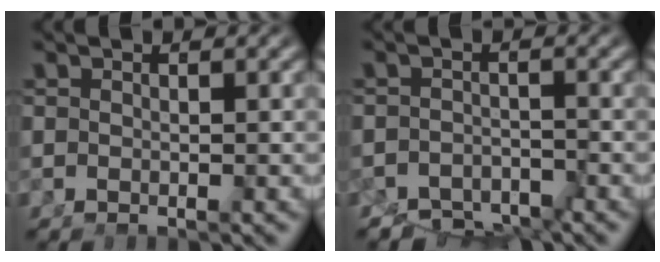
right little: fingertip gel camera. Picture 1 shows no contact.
{"total": 5.1, "force": [-4.0, 2.9, 1.0], "torque": [-0.007, -0.020, -0.066]}